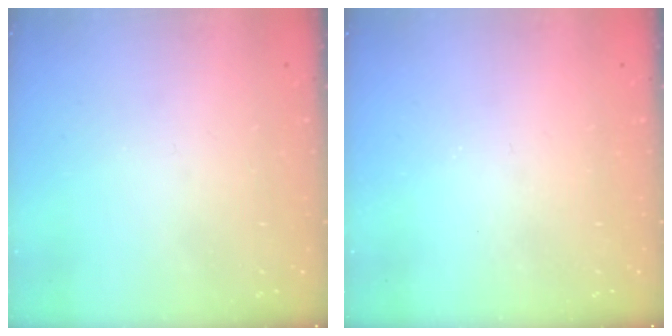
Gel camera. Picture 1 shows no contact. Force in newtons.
{"total": 0.0}